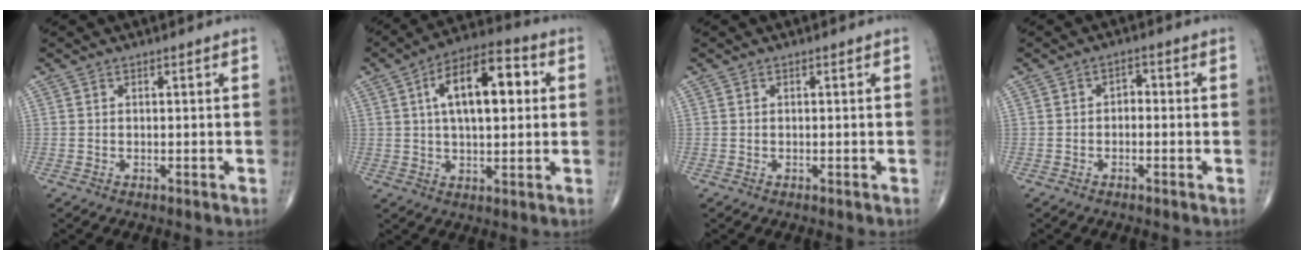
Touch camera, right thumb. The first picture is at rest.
{"total": 15.2, "force": [3.3, 7.1, 13.1], "torque": [-0.195, 0.019, 0.046]}
{"total": 0.0}
{"total": 2.0, "force": [-0.4, 1.4, 1.4], "torque": [-0.010, 0.013, -0.015]}